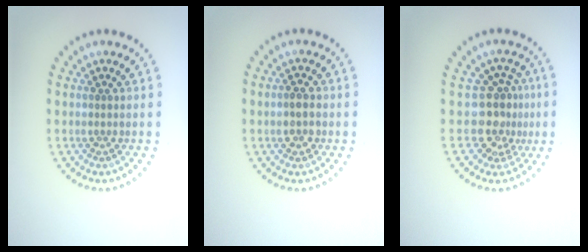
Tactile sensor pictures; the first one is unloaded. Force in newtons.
{"total": 1.8, "press": 1.8, "slide": 0.1}
{"total": 3.3, "press": 2.5, "slide": 2.1}